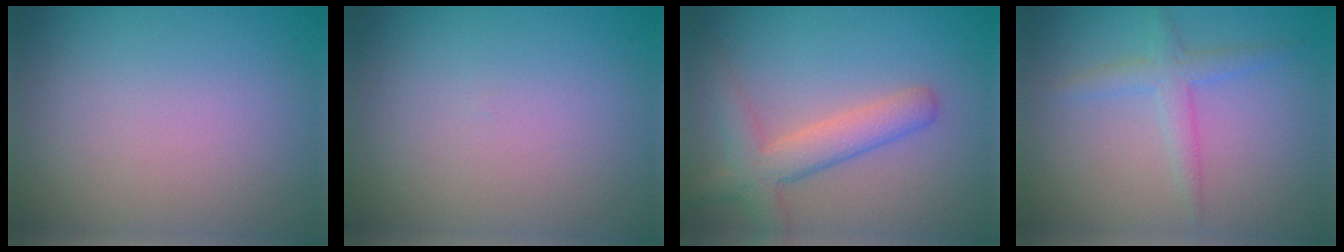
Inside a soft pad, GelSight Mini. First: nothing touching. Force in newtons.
{"total": 0.0}
{"total": 4.2, "press": 4.2, "slide": 0.1}
{"total": 2.2, "press": 2.2, "slide": 0.1}